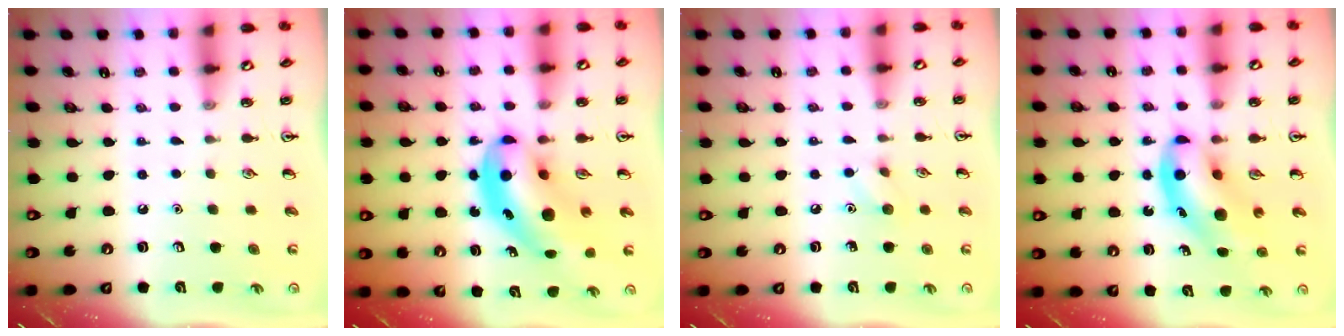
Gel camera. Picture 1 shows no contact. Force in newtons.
{"total": 10.7, "press": 10.2, "slide": 3.3}
{"total": 6.0, "press": 5.7, "slide": 1.6}
{"total": 9.7, "press": 9.4, "slide": 2.5}